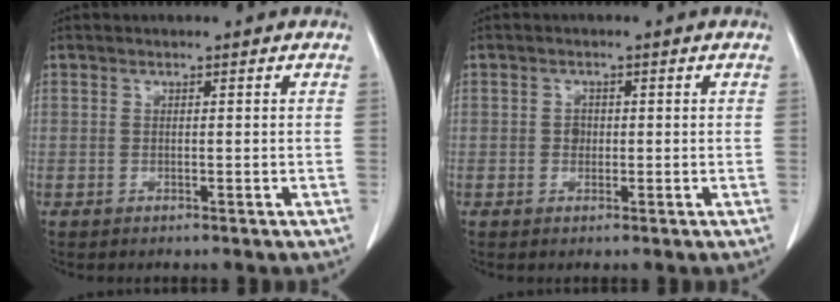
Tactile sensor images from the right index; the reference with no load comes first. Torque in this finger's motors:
{"motor_torque": [0.26, -0.19, -0.01, 0.00]}